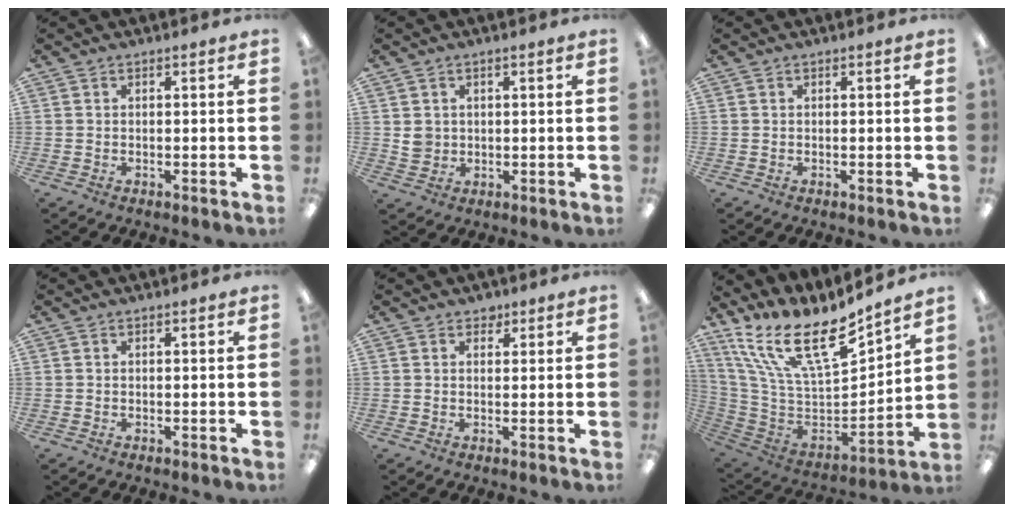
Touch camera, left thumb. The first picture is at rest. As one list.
[{"total": 3.1, "force": [0.8, 2.9, 0.8], "torque": [-0.011, 0.003, 0.014]}, {"total": 0.0}, {"total": 0.0}, {"total": 1.9, "force": [1.4, 1.2, 0.5], "torque": [0.005, -0.006, 0.022]}, {"total": 21.2, "force": [13.8, 8.1, 14.0], "torque": [-0.255, -0.094, 0.244]}]